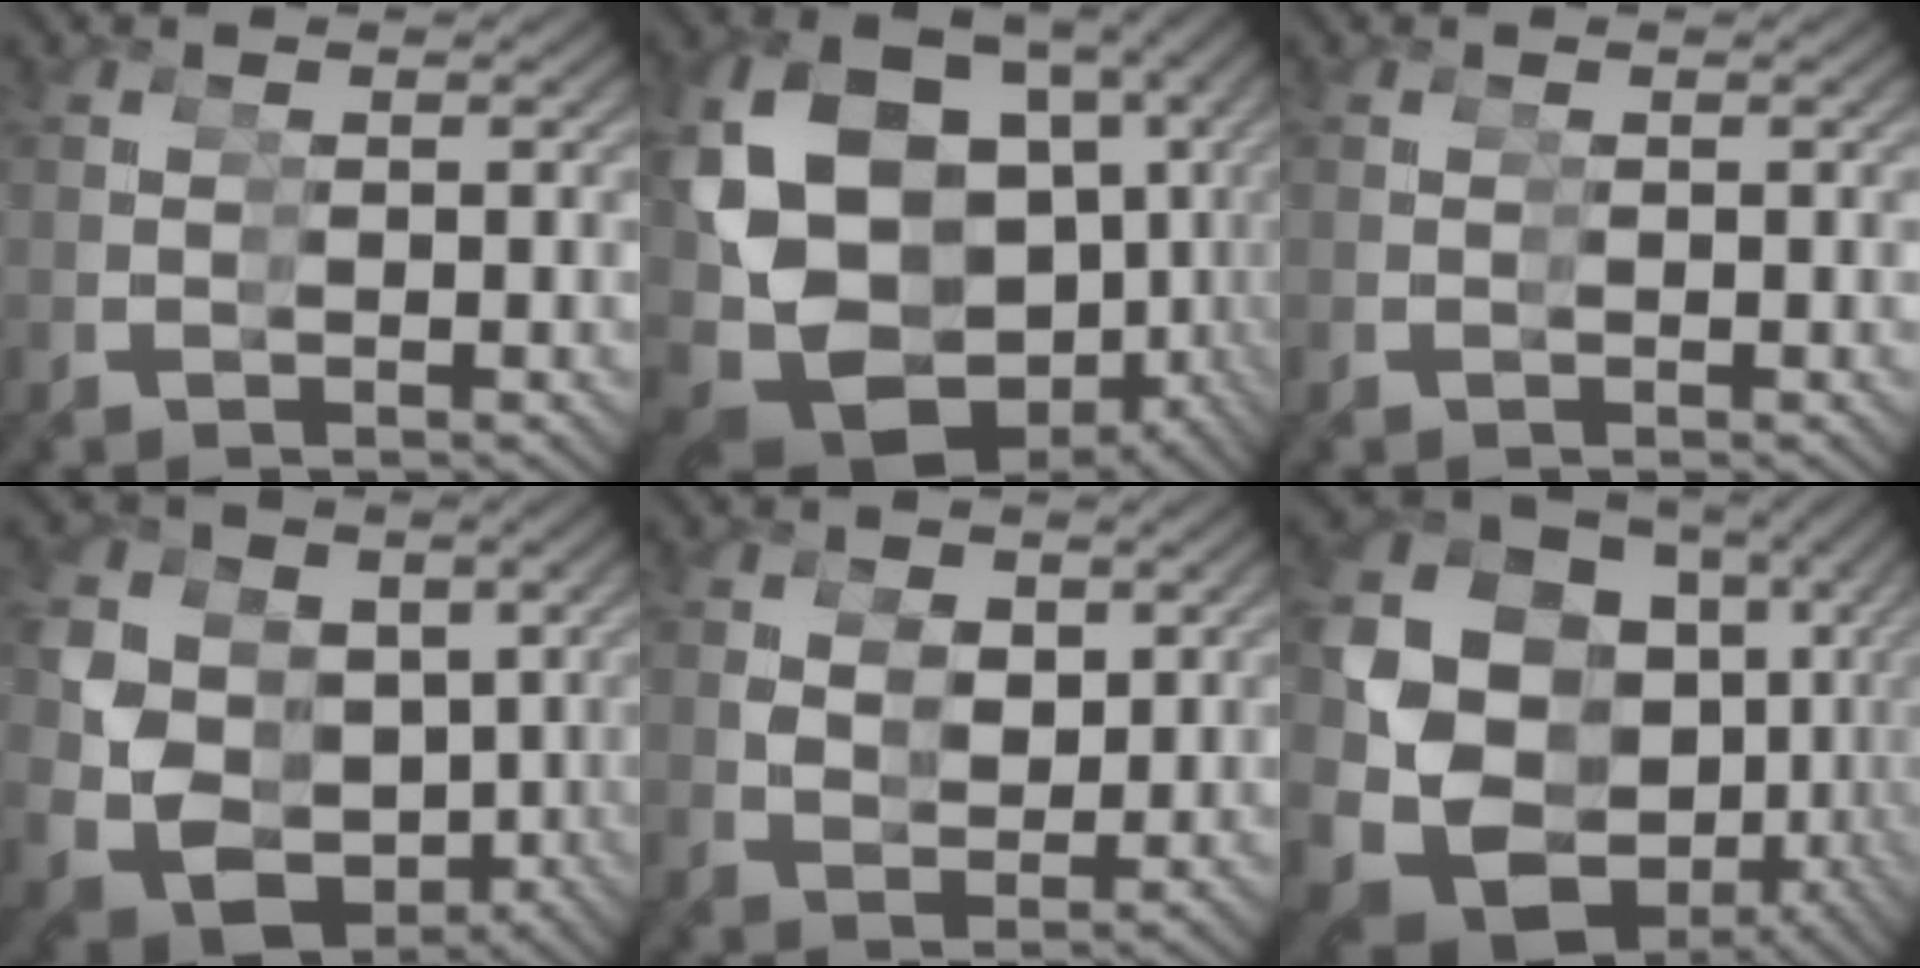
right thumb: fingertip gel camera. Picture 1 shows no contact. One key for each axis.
{"total": 19.1, "fx": -0.9, "fy": 15.0, "fz": 11.8, "tx": -0.243, "ty": -0.034, "tz": 0.004}
{"total": 0.0}
{"total": 14.4, "fx": -0.7, "fy": 12.2, "fz": 7.6, "tx": -0.158, "ty": -0.035, "tz": -0.004}
{"total": 2.0, "fx": 1.4, "fy": 1.4, "fz": 0.6, "tx": -0.007, "ty": -0.002, "tz": 0.028}
{"total": 21.0, "fx": 0.6, "fy": 16.1, "fz": 13.4, "tx": -0.277, "ty": -0.033, "tz": 0.019}